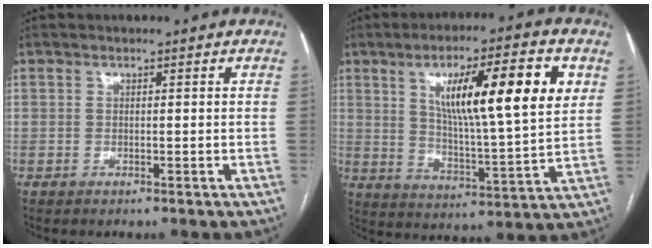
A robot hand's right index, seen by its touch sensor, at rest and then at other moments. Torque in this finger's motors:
{"motor_torque": [1.58, 0.56, 0.55, 0.21]}